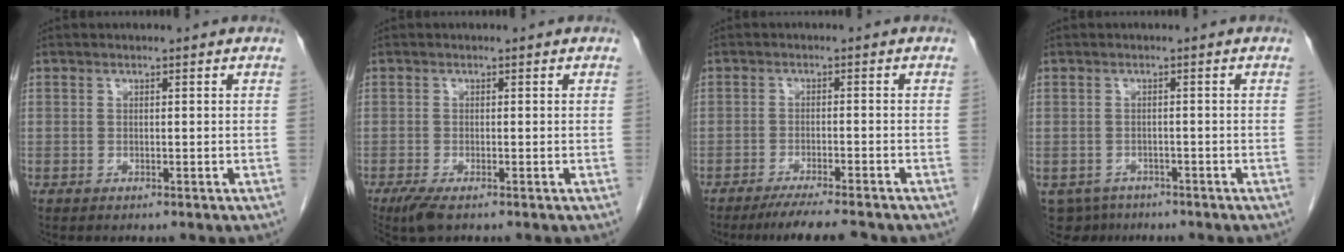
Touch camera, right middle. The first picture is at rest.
{"total": 3.6, "force": [-2.5, 0.8, 2.4], "torque": [-0.051, -0.011, -0.045]}
{"total": 7.9, "force": [-6.9, 0.1, 3.8], "torque": [-0.053, -0.019, -0.107]}
{"total": 5.0, "force": [-3.9, 3.1, 0.3], "torque": [0.003, -0.001, -0.058]}